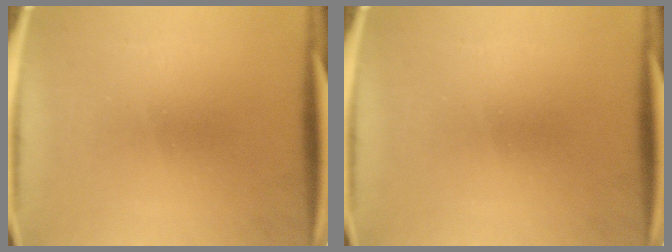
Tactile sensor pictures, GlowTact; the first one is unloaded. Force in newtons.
{"total": 0.0}